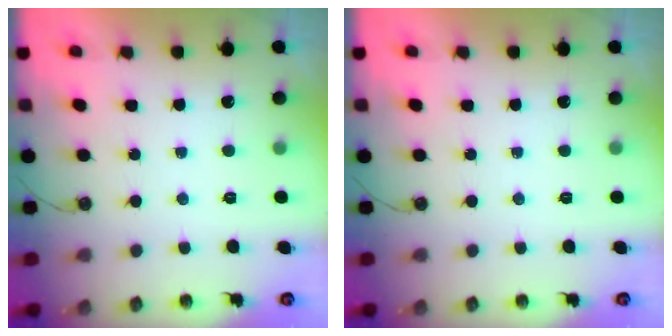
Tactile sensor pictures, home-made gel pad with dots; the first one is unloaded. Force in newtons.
{"total": 0.0}